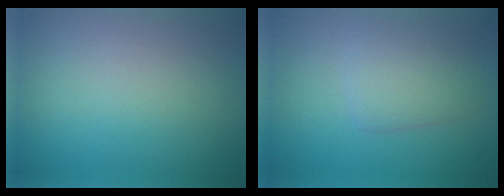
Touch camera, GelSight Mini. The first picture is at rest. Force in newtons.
{"total": 2.9, "press": 2.9, "slide": 0.2}